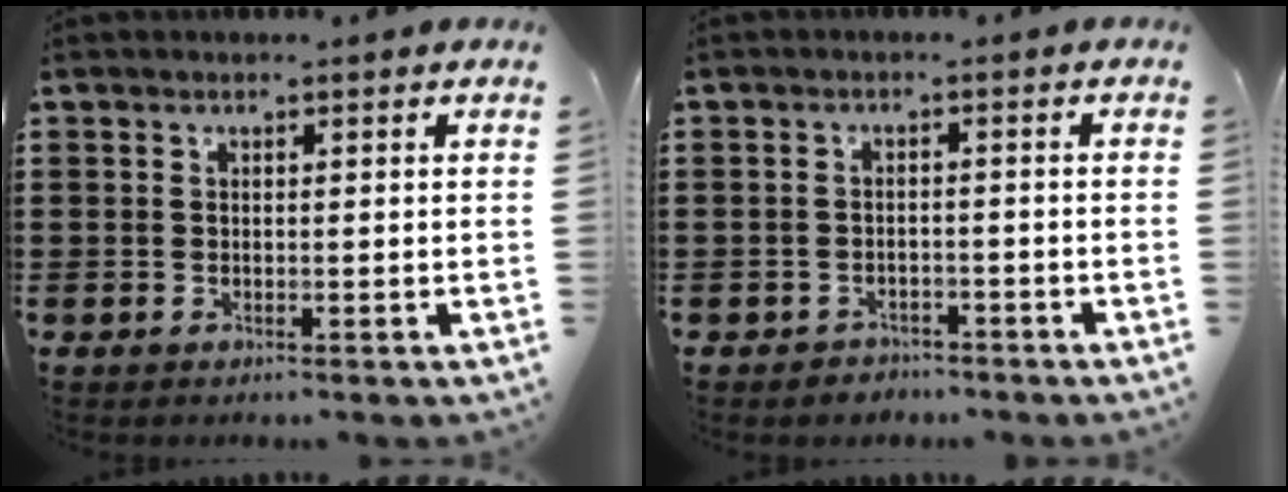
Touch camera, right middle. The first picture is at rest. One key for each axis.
{"total": 2.0, "fx": -1.9, "fy": 0.7, "fz": -0.2, "tx": -0.005, "ty": 0.002, "tz": -0.044}